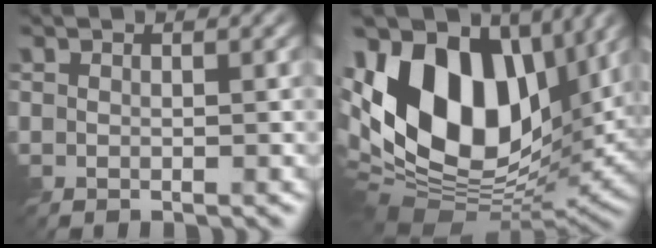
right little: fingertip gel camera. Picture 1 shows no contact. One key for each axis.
{"total": 17.5, "fx": 2.6, "fy": 11.1, "fz": 13.3, "tx": -0.279, "ty": 0.009, "tz": 0.039}